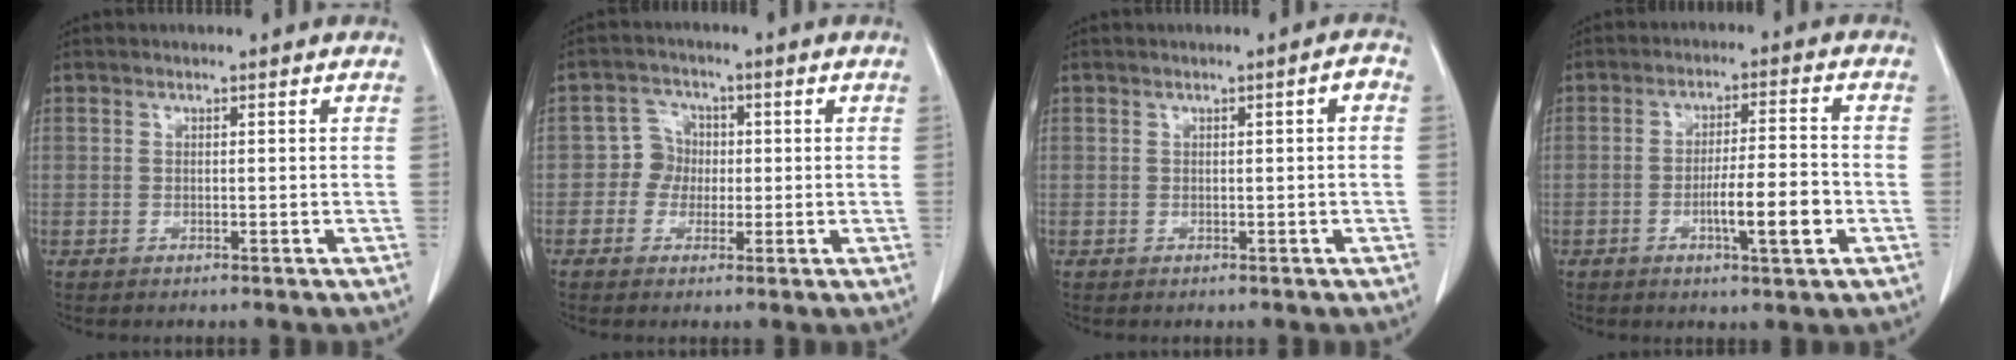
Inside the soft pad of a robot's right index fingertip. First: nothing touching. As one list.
[{"total": 3.6, "force": [-0.3, 3.5, 0.9], "torque": [-0.009, 0.013, -0.007]}, {"total": 1.5, "force": [0.1, 0.0, 1.5], "torque": [-0.019, 0.004, 0.002]}, {"total": 7.6, "force": [-2.5, 0.6, 7.2], "torque": [-0.117, -0.003, -0.040]}]